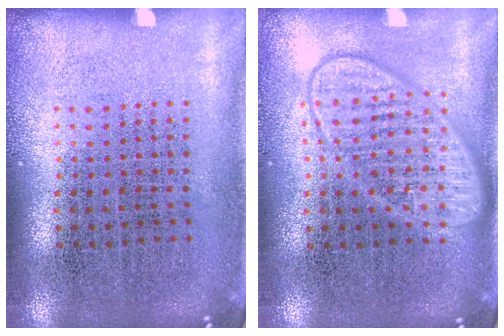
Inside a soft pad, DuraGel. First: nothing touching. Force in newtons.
{"total": 2.8, "press": 2.8, "slide": 0.5}